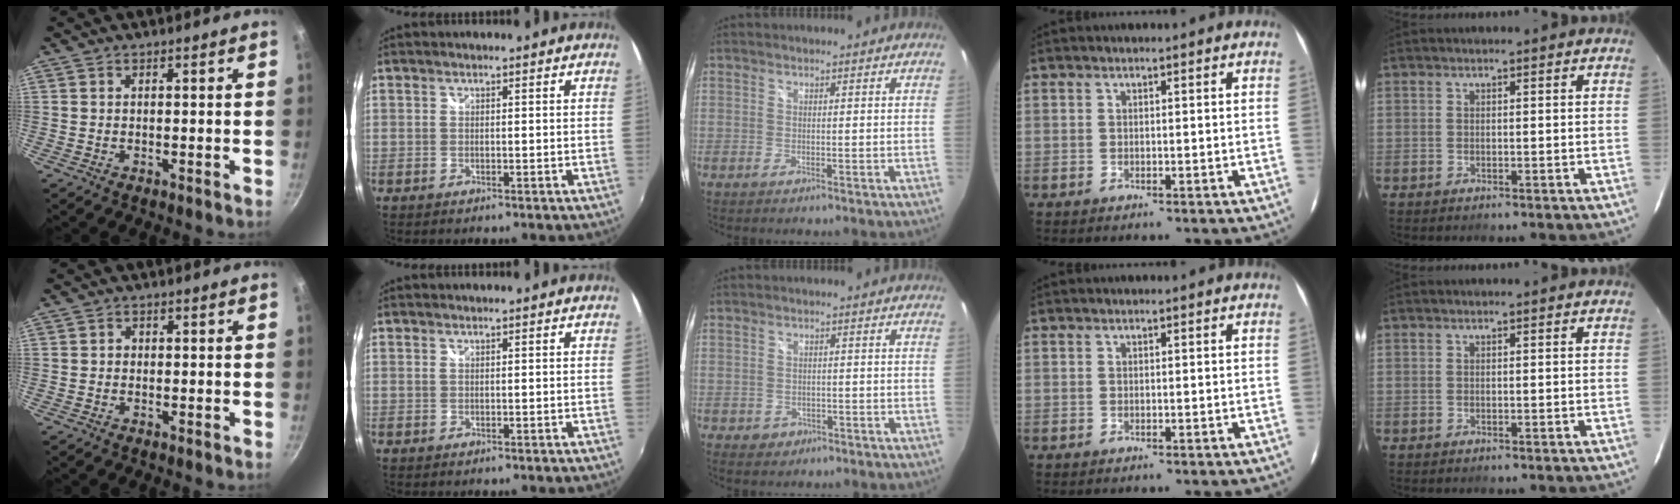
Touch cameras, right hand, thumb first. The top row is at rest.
{"thumb": {"total": 0.8, "force": [-0.2, 0.7, 0.2], "torque": [-0.001, 0.002, -0.004]}, "middle": {"total": 2.8, "force": [-1.1, 2.5, 0.6], "torque": [-0.020, -0.001, -0.010]}}